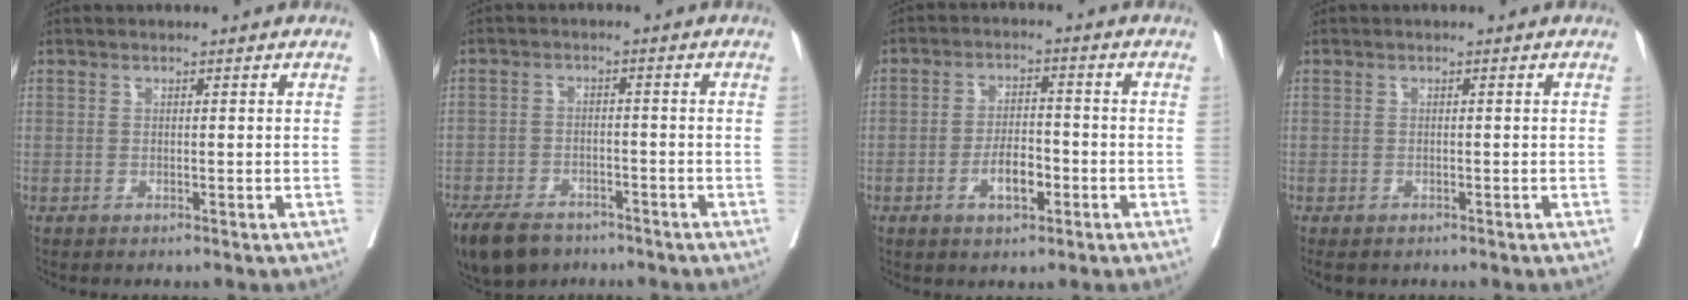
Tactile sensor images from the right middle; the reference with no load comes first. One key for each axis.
{"total": 10.6, "fx": -7.8, "fy": 5.4, "fz": 4.6, "tx": -0.097, "ty": -0.012, "tz": -0.127}
{"total": 5.1, "fx": -2.0, "fy": 2.0, "fz": 4.2, "tx": -0.073, "ty": 0.003, "tz": -0.035}
{"total": 1.9, "fx": -1.5, "fy": 0.9, "fz": 0.7, "tx": -0.013, "ty": -0.005, "tz": -0.020}